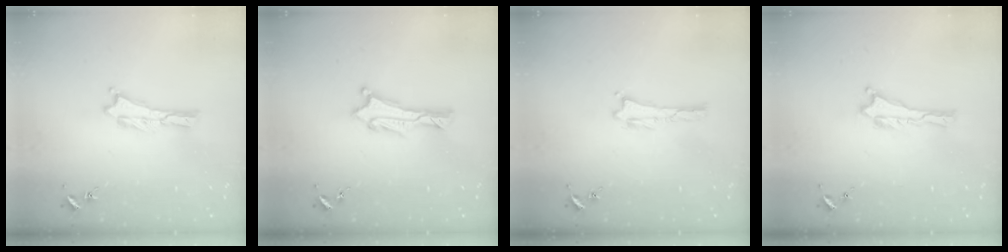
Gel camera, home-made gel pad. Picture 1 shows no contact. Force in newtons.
{"total": 0.9, "press": 0.8, "slide": 0.1}
{"total": 0.0}
{"total": 0.0}